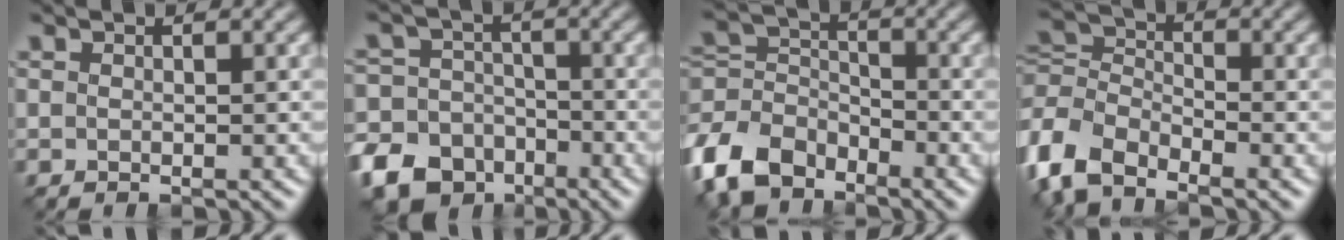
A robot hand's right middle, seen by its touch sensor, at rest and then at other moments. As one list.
[{"total": 11.7, "force": [-7.1, 8.7, 3.4], "torque": [-0.073, -0.040, -0.141]}, {"total": 7.5, "force": [-4.7, 4.7, 3.6], "torque": [-0.081, 0.004, -0.113]}, {"total": 5.6, "force": [-3.4, 3.2, 3.2], "torque": [-0.078, 0.006, -0.081]}]